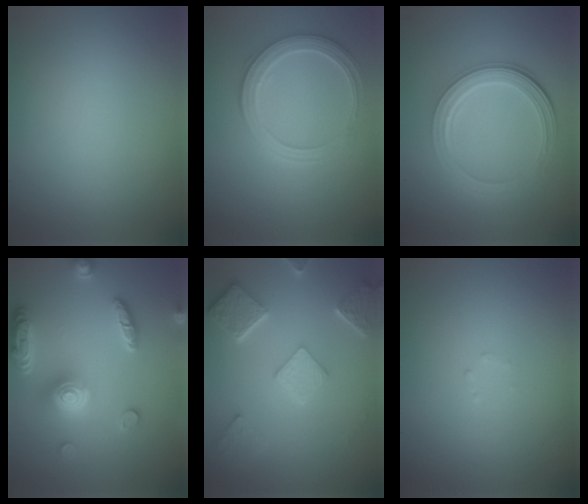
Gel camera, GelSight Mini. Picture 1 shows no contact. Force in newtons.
{"total": 3.4, "press": 3.2, "slide": 1.0}
{"total": 5.0, "press": 3.8, "slide": 3.2}
{"total": 4.9, "press": 4.8, "slide": 0.9}
{"total": 5.2, "press": 4.0, "slide": 3.2}
{"total": 0.6, "press": 0.6, "slide": 0.1}